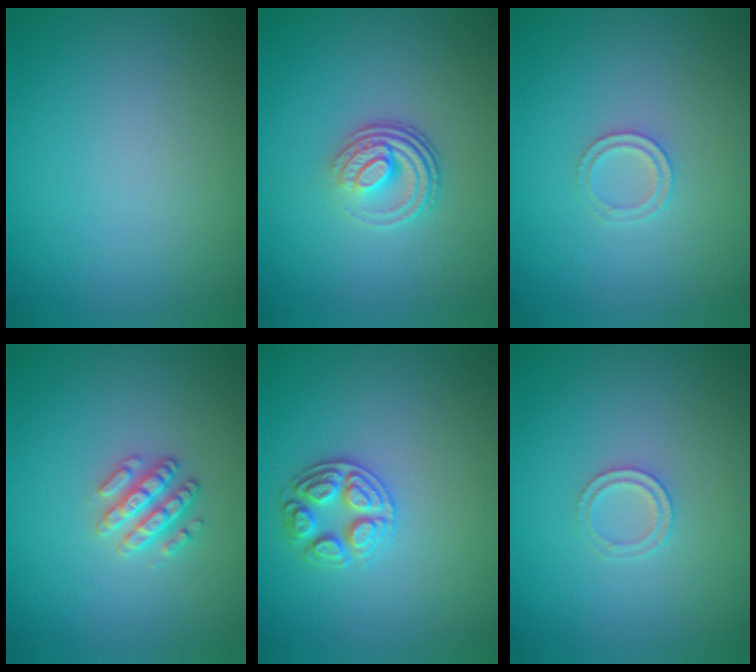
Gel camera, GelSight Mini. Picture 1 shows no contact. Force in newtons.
{"total": 3.9, "press": 2.6, "slide": 2.9}
{"total": 1.4, "press": 1.4, "slide": 0.3}
{"total": 2.5, "press": 2.5, "slide": 0.4}
{"total": 2.7, "press": 2.7, "slide": 0.5}
{"total": 1.4, "press": 1.4, "slide": 0.3}